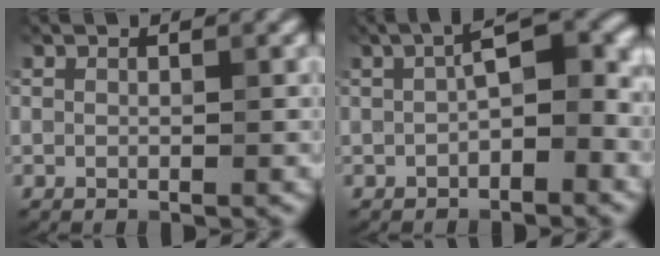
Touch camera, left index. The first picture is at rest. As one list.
[{"total": 6.1, "force": [0.4, 2.5, 5.6], "torque": [-0.081, 0.019, -0.004]}]